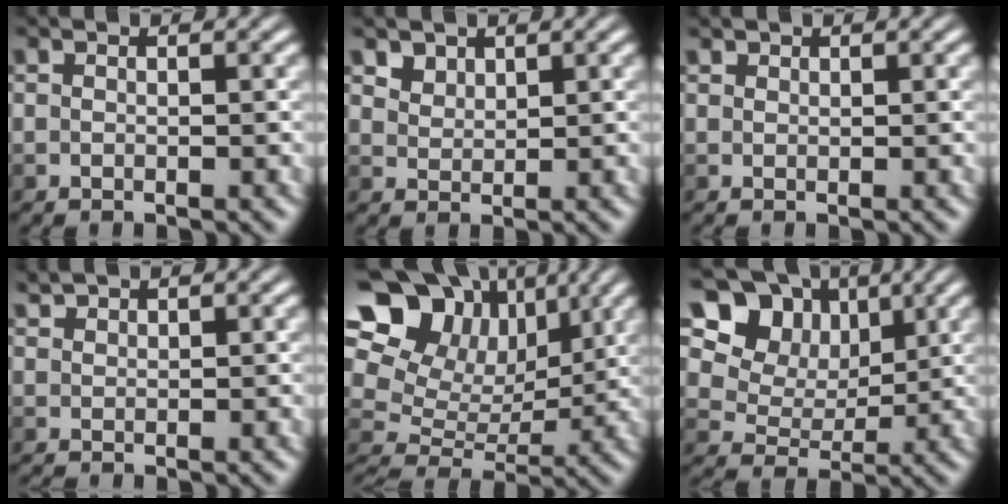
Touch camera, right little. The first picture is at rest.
{"total": 1.6, "force": [1.2, 1.0, 0.0], "torque": [-0.008, -0.010, 0.032]}
{"total": 1.0, "force": [0.9, 0.4, 0.0], "torque": [0.000, 0.001, 0.019]}
{"total": 1.6, "force": [1.6, 0.4, 0.2], "torque": [-0.013, 0.005, 0.034]}
{"total": 14.3, "force": [8.0, 9.6, 7.1], "torque": [-0.155, 0.058, 0.125]}
{"total": 9.9, "force": [5.0, 7.0, 4.9], "torque": [-0.085, 0.019, 0.077]}